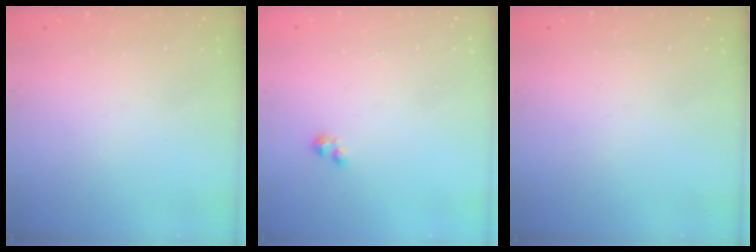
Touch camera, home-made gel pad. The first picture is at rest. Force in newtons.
{"total": 3.1, "press": 3.1, "slide": 0.6}
{"total": 0.0}